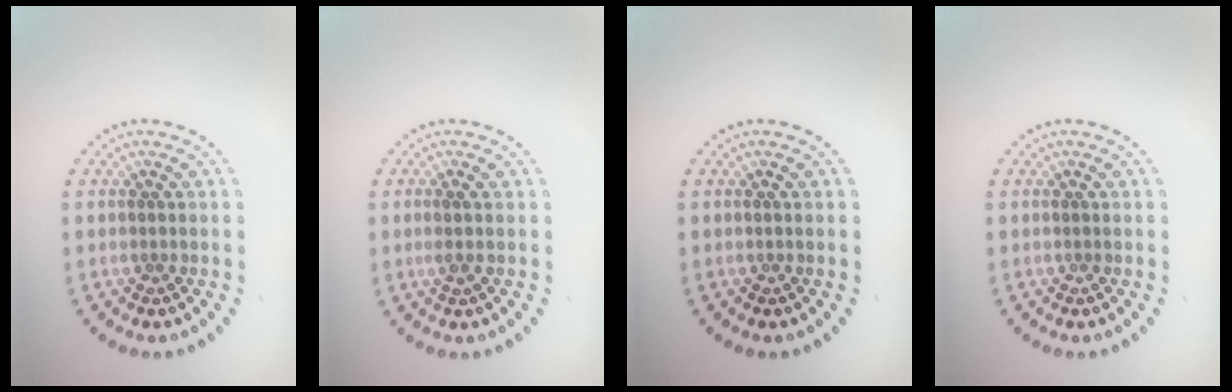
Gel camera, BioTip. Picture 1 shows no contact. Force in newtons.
{"total": 0.7, "press": 0.5, "slide": 0.5}
{"total": 0.0}
{"total": 0.0}